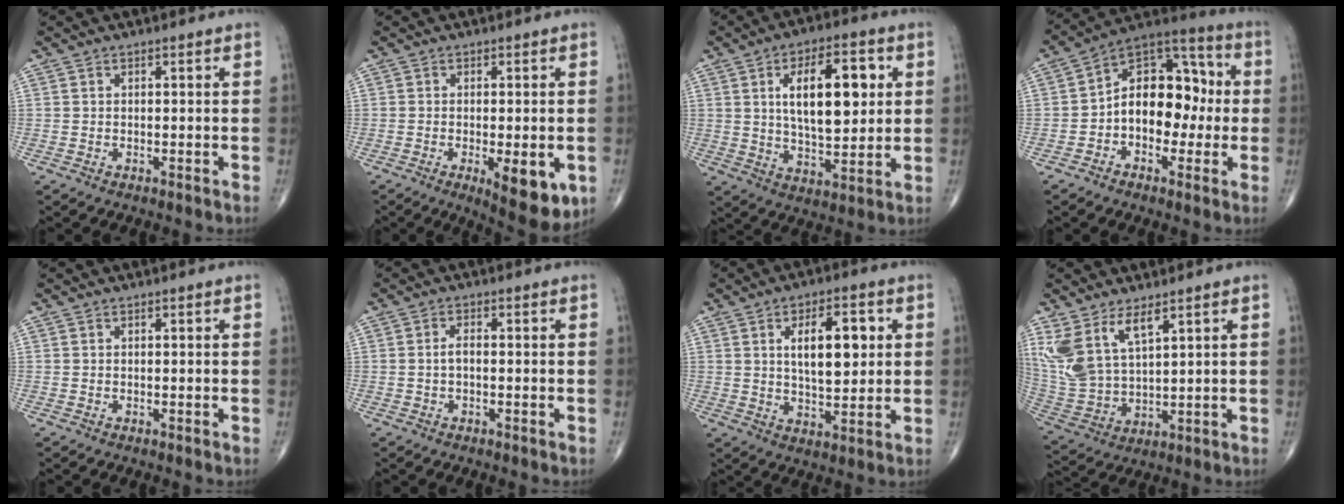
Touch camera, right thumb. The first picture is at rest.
{"total": 9.8, "force": [-3.1, 3.4, 8.7], "torque": [-0.104, -0.015, -0.037]}
{"total": 15.7, "force": [3.6, 7.3, 13.4], "torque": [-0.189, -0.007, 0.063]}
{"total": 14.9, "force": [-1.2, 9.9, 11.0], "torque": [-0.132, 0.049, -0.031]}
{"total": 0.0}
{"total": 1.9, "force": [-0.3, 0.9, 1.6], "torque": [-0.029, 0.007, -0.007]}
{"total": 11.1, "force": [2.6, 5.2, 9.5], "torque": [-0.128, -0.007, 0.045]}
{"total": 11.3, "force": [6.3, 4.9, 8.0], "torque": [-0.172, -0.026, 0.146]}